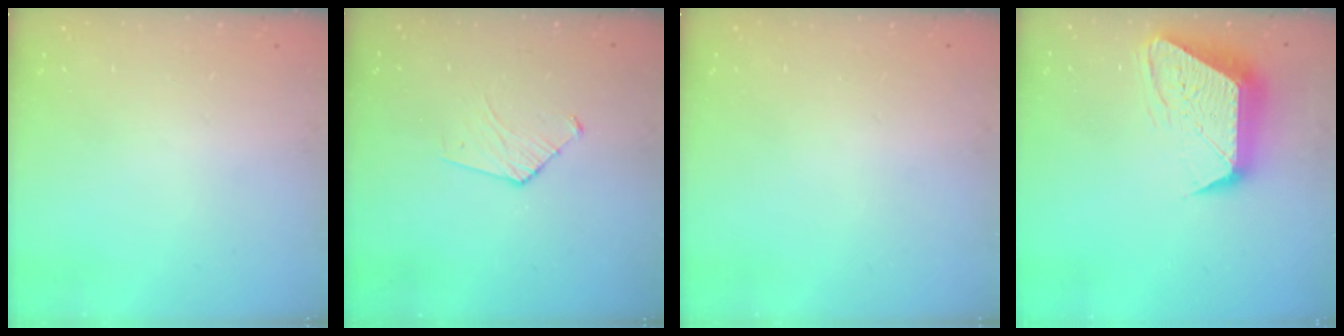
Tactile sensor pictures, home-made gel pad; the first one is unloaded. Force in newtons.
{"total": 6.2, "press": 6.2, "slide": 0.5}
{"total": 0.0}
{"total": 13.9, "press": 13.9, "slide": 0.9}